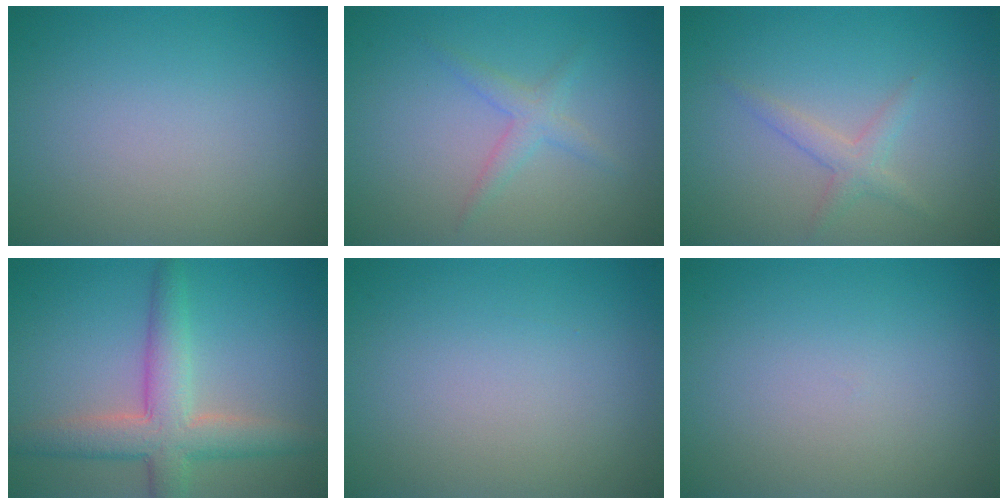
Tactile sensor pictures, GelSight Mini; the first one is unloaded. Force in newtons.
{"total": 1.8, "press": 1.8, "slide": 0.1}
{"total": 1.8, "press": 1.8, "slide": 0.1}
{"total": 5.6, "press": 5.6, "slide": 0.3}
{"total": 0.0}
{"total": 0.0}